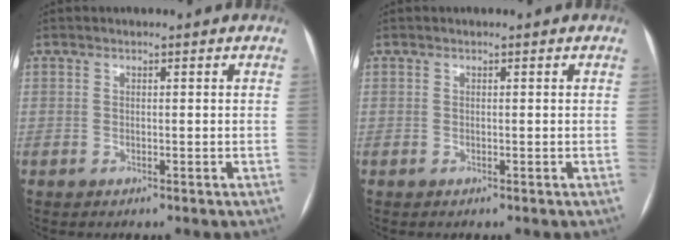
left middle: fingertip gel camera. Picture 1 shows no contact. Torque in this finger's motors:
{"motor_torque": [0.01, 0.01, 0.00, 0.01]}